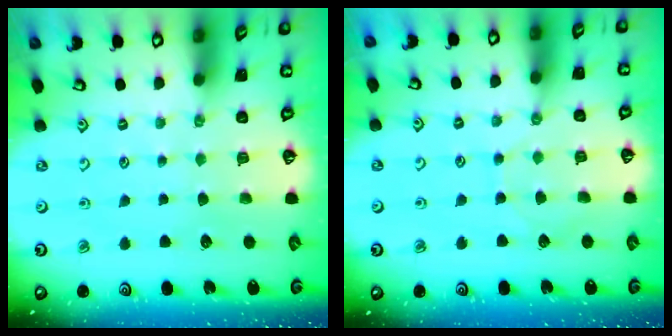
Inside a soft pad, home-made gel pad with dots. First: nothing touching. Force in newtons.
{"total": 4.9, "press": 4.9, "slide": 0.3}